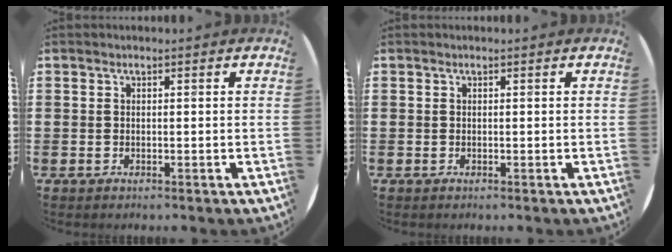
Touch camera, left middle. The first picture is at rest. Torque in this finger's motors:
{"motor_torque": [-0.01, 0.01, 0.00, 0.01]}